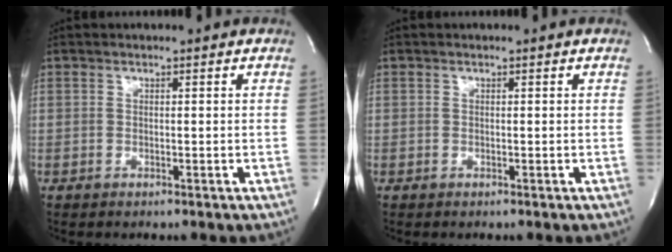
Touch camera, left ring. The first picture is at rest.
{"total": 0.0}